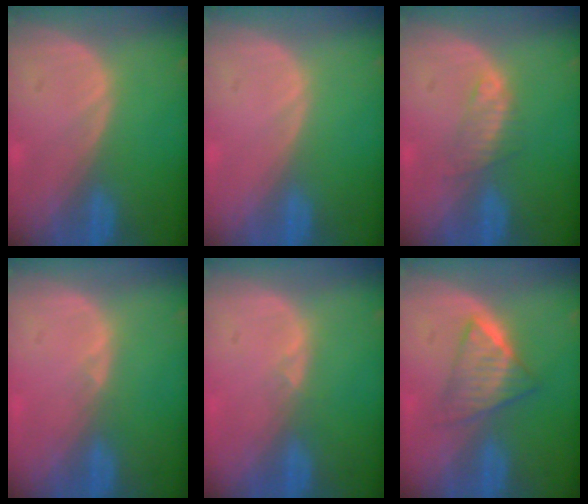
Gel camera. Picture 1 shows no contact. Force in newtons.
{"total": 0.0}
{"total": 2.5, "press": 2.4, "slide": 0.3}
{"total": 0.6, "press": 0.5, "slide": 0.3}
{"total": 0.7, "press": 0.6, "slide": 0.3}
{"total": 6.2, "press": 5.4, "slide": 3.2}